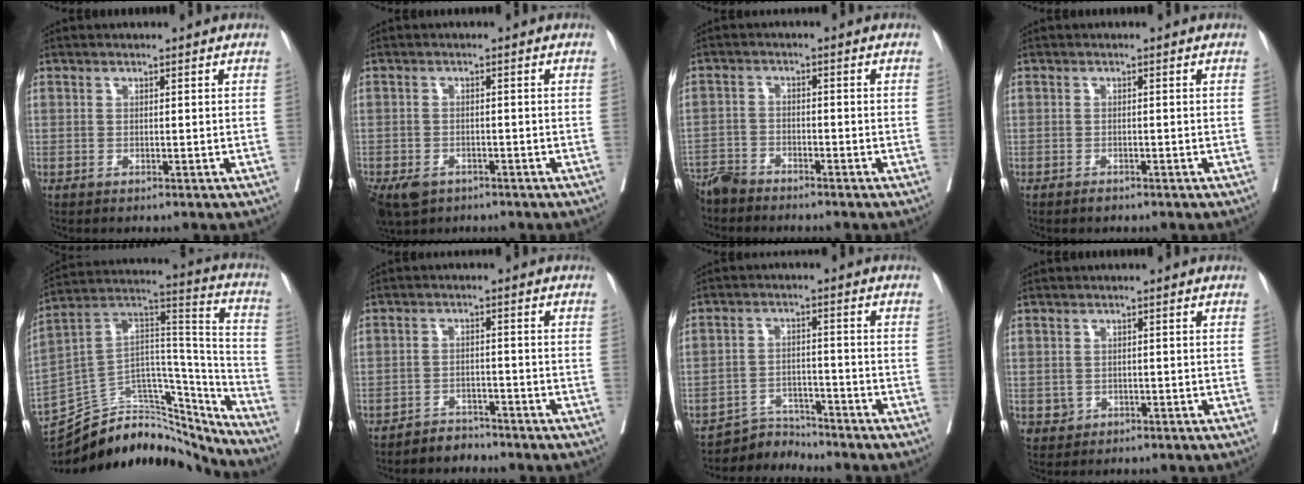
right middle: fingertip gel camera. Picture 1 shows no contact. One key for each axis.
{"total": 8.5, "fx": -5.2, "fy": 5.5, "fz": 3.8, "tx": -0.088, "ty": -0.010, "tz": -0.079}
{"total": 4.5, "fx": -4.4, "fy": 0.8, "fz": 0.6, "tx": -0.005, "ty": -0.013, "tz": -0.087}
{"total": 0.9, "fx": -0.7, "fy": 0.3, "fz": 0.3, "tx": -0.007, "ty": 0.000, "tz": -0.010}
{"total": 25.3, "fx": -22.9, "fy": 7.7, "fz": 7.5, "tx": -0.127, "ty": 0.055, "tz": -0.357}
{"total": 2.9, "fx": -2.7, "fy": 0.8, "fz": -0.3, "tx": 0.004, "ty": -0.002, "tz": -0.047}
{"total": 4.4, "fx": -4.2, "fy": 0.3, "fz": -1.2, "tx": 0.024, "ty": 0.004, "tz": -0.072}
{"total": 1.6, "fx": -0.3, "fy": 1.5, "fz": 0.3, "tx": -0.002, "ty": 0.005, "tz": -0.001}